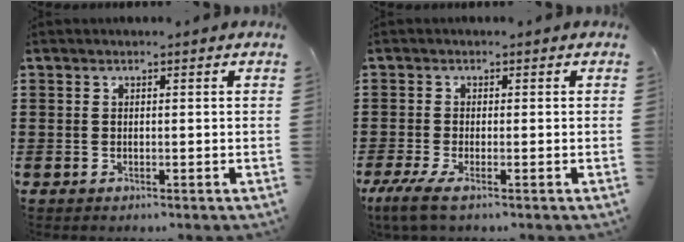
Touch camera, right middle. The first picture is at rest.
{"total": 2.5, "force": [-1.0, 0.2, 2.3], "torque": [-0.056, -0.009, -0.021]}